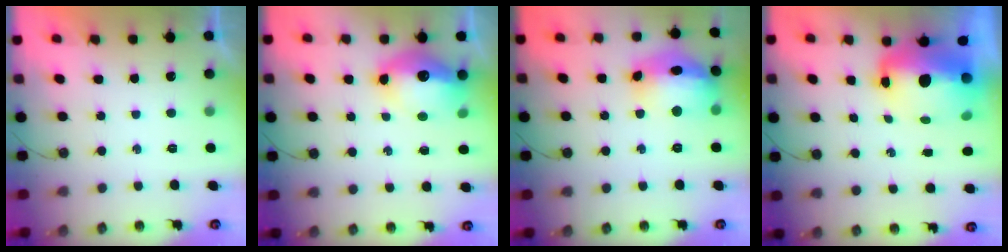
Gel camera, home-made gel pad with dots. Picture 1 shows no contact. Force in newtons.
{"total": 13.7, "press": 13.6, "slide": 1.5}
{"total": 19.3, "press": 18.5, "slide": 5.4}
{"total": 14.1, "press": 14.1, "slide": 1.3}